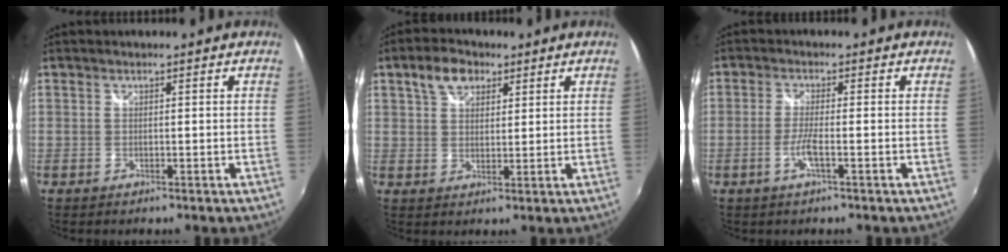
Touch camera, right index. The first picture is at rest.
{"total": 6.1, "force": [3.3, 3.8, 3.4], "torque": [-0.059, 0.019, 0.058]}
{"total": 3.4, "force": [-1.4, -0.1, 3.1], "torque": [-0.067, -0.005, -0.030]}